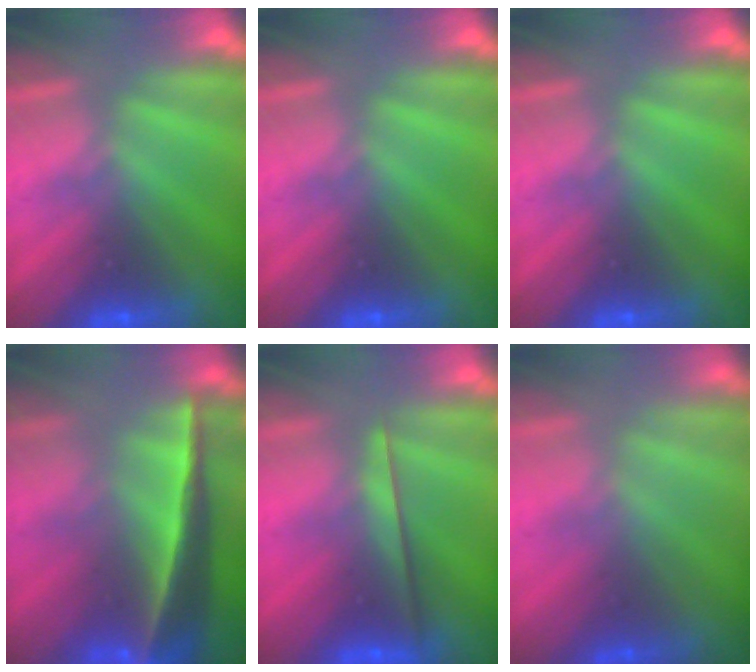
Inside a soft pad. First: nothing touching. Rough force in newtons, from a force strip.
{"total": 0.0}
{"total": 0.0}
{"total": 7.4}
{"total": 2.3}
{"total": 1.0}